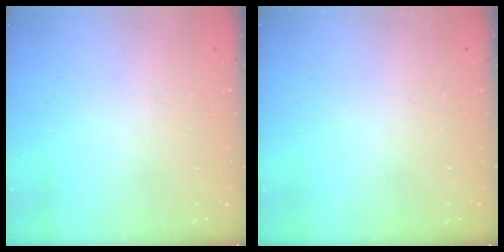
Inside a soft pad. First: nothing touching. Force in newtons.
{"total": 0.0}